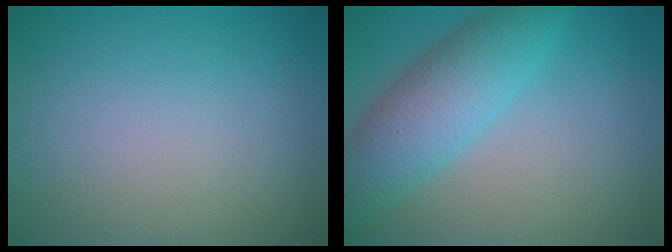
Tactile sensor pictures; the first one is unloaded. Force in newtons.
{"total": 6.1, "press": 6.1, "slide": 0.2}